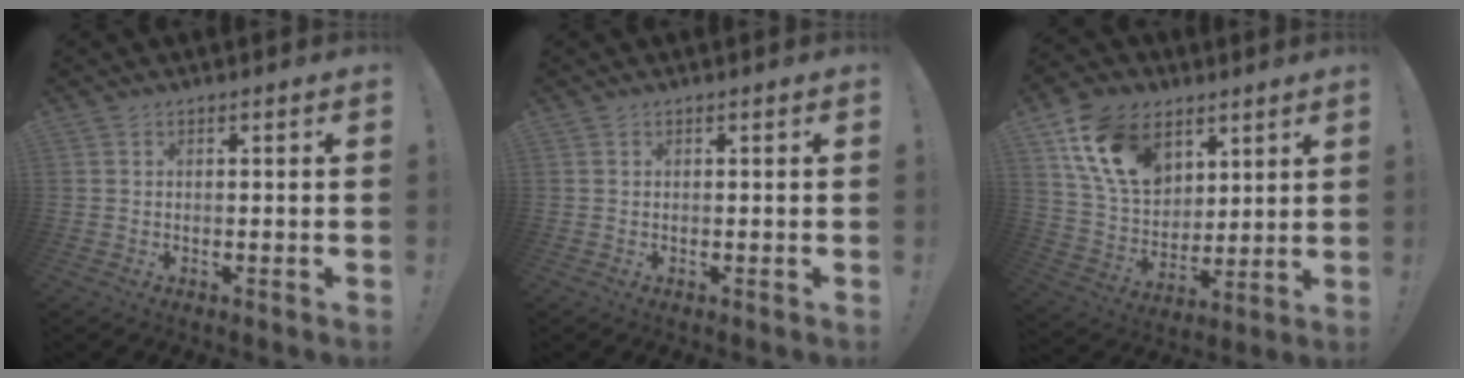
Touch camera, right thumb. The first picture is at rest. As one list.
[{"total": 0.0}, {"total": 18.1, "force": [9.1, 12.4, 9.6], "torque": [-0.178, -0.039, 0.175]}]